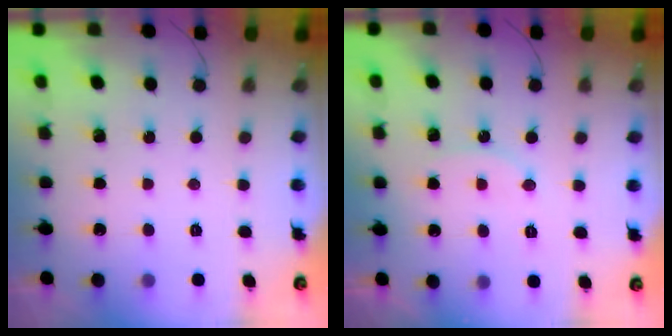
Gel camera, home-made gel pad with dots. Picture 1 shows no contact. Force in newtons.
{"total": 6.5, "press": 6.5, "slide": 0.3}